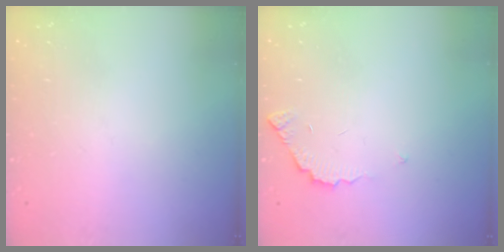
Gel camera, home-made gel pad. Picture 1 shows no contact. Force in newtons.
{"total": 3.7, "press": 3.7, "slide": 0.3}